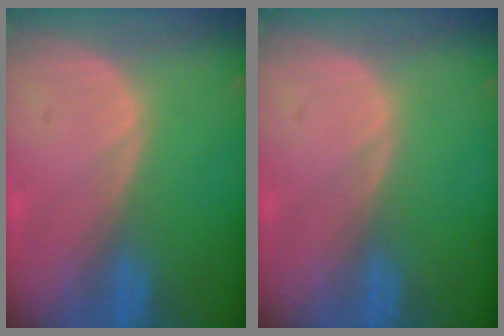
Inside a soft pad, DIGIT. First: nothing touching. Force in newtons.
{"total": 0.0}